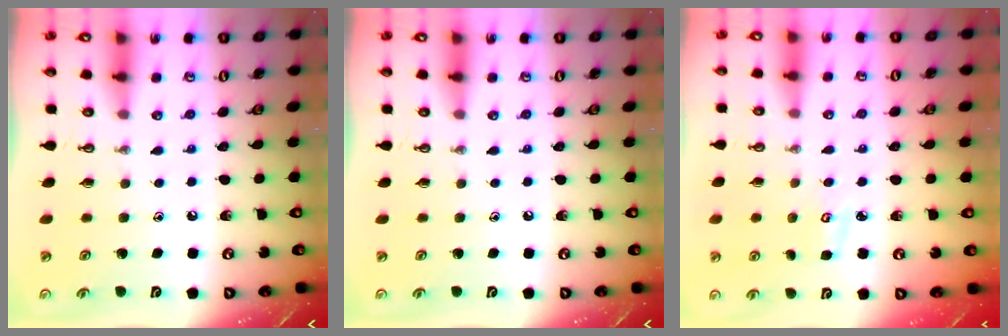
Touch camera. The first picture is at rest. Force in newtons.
{"total": 0.0}
{"total": 3.9, "press": 3.9, "slide": 0.3}